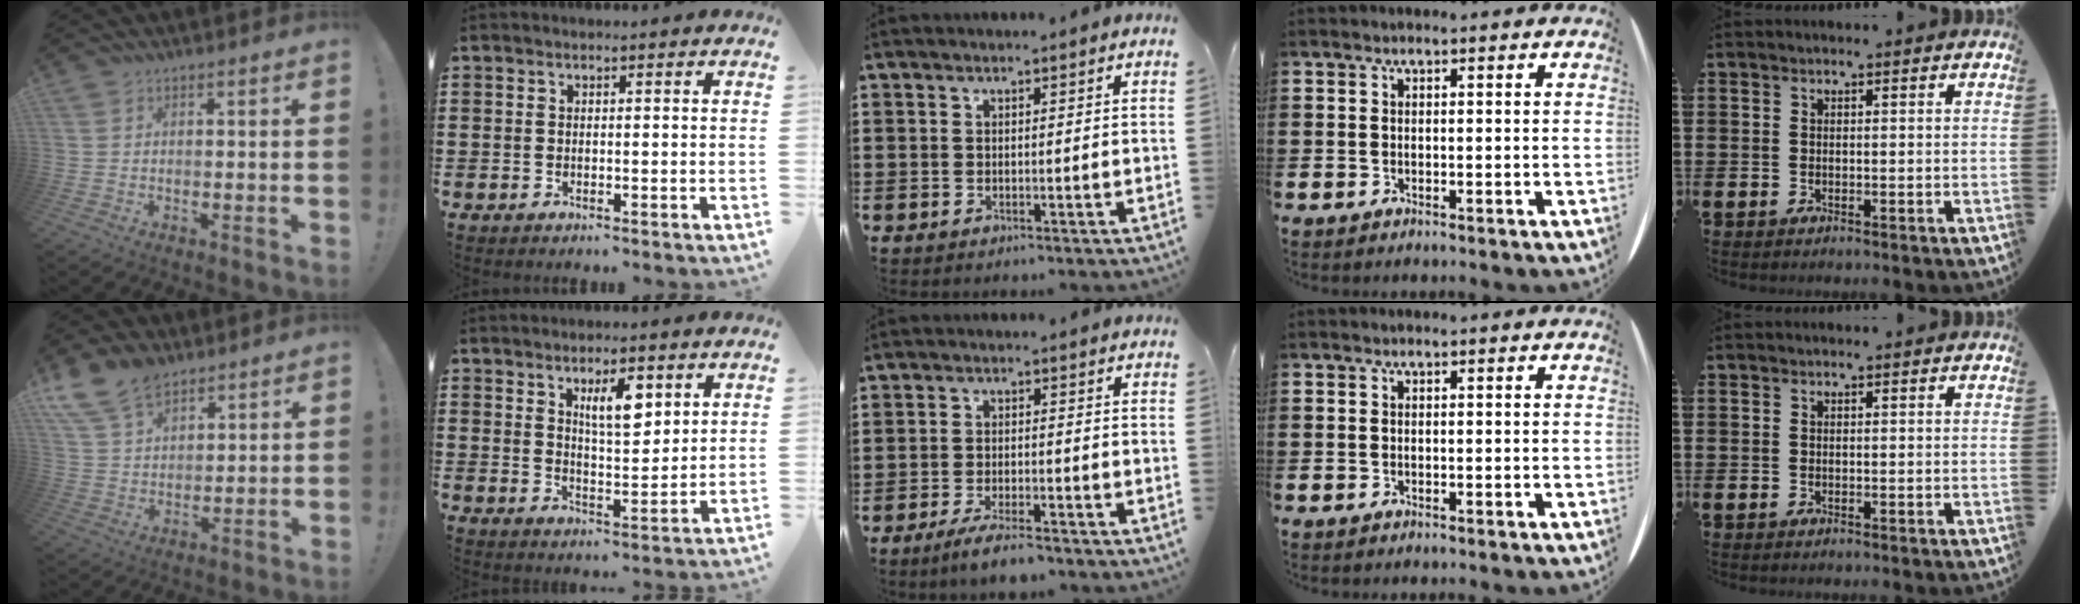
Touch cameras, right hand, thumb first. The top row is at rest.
{"thumb": {"total": 11.4, "force": [8.5, 6.1, 4.6], "torque": [-0.096, -0.043, 0.168]}, "index": {"total": 6.0, "force": [3.0, 2.3, 4.6], "torque": [-0.075, -0.002, 0.046]}, "middle": {"total": 3.9, "force": [-3.3, 0.2, 2.0], "torque": [-0.040, -0.005, -0.063]}}